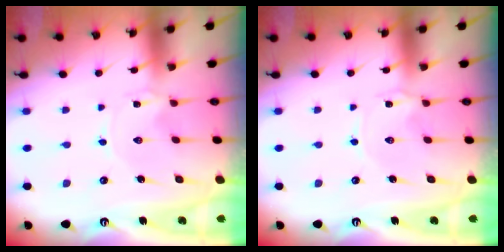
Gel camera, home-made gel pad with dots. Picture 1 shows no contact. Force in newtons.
{"total": 2.0, "press": 2.0, "slide": 0.2}